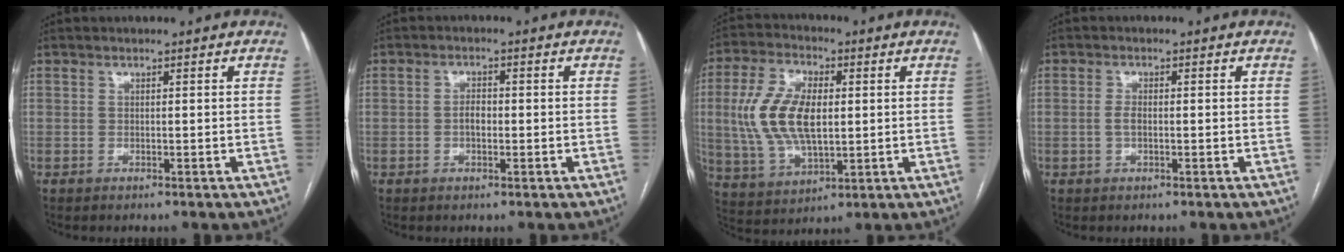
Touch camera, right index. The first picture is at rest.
{"total": 2.1, "force": [-0.4, 1.1, 1.8], "torque": [-0.031, 0.005, -0.005]}
{"total": 13.1, "force": [1.1, 6.2, 11.4], "torque": [-0.251, 0.014, 0.028]}
{"total": 1.6, "force": [-0.2, 0.6, 1.4], "torque": [-0.031, 0.002, -0.002]}